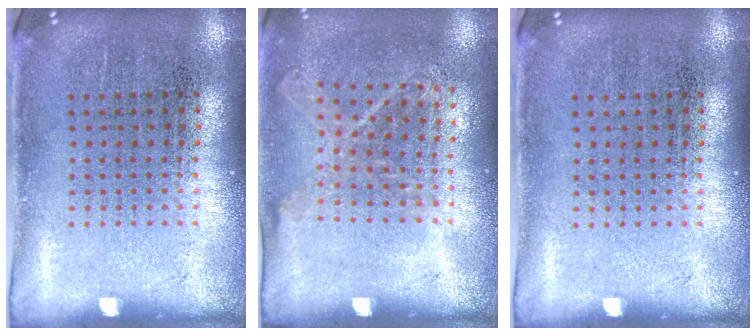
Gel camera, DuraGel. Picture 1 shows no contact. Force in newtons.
{"total": 1.1, "press": 1.0, "slide": 0.5}
{"total": 0.0}